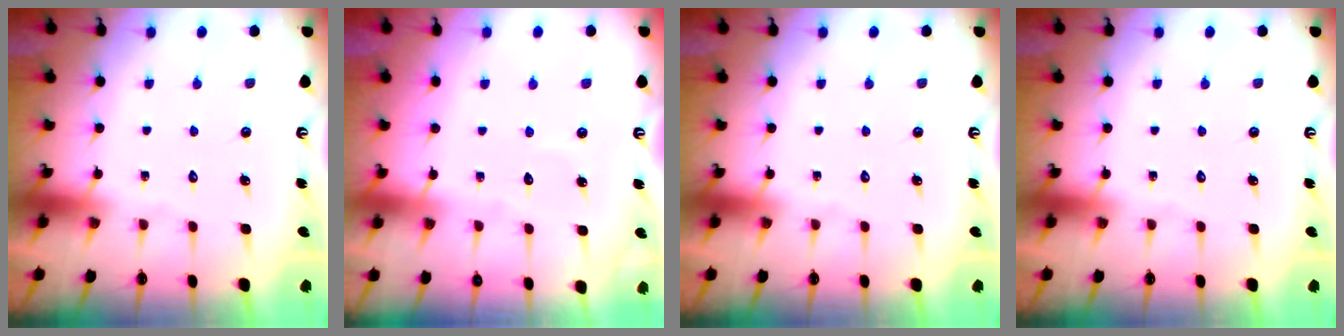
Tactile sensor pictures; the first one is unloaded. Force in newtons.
{"total": 2.8, "press": 2.8, "slide": 0.3}
{"total": 0.0}
{"total": 0.0}